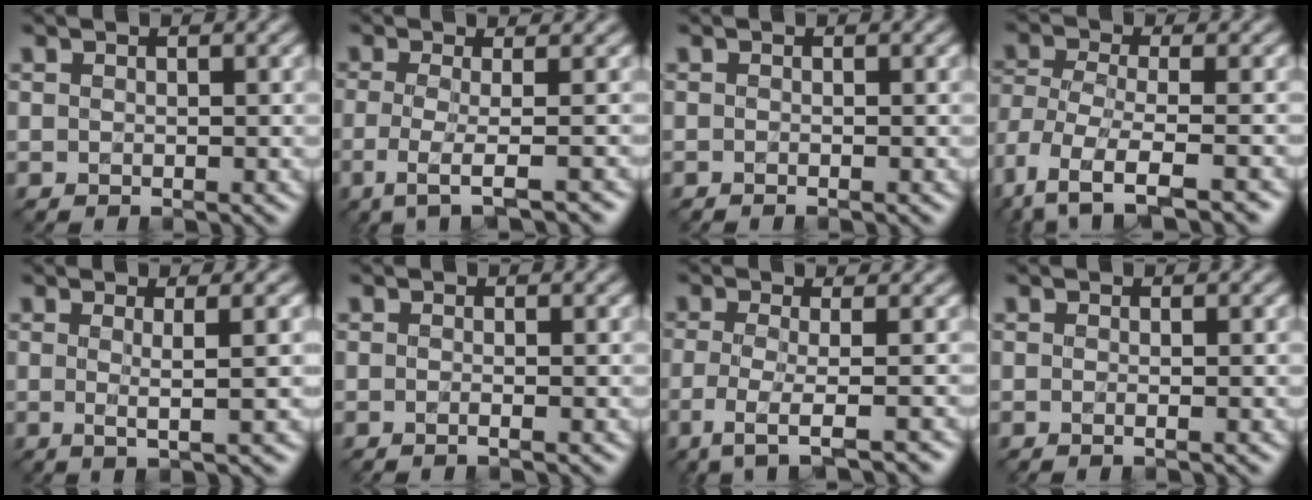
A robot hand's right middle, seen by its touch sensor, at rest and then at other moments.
{"total": 4.3, "force": [-1.2, 1.1, 4.0], "torque": [-0.062, -0.011, -0.034]}
{"total": 0.6, "force": [-0.3, 0.2, 0.5], "torque": [-0.004, -0.007, -0.010]}
{"total": 7.6, "force": [-5.0, 2.5, 5.2], "torque": [-0.110, -0.016, -0.093]}
{"total": 3.3, "force": [0.3, 0.7, 3.3], "torque": [-0.051, -0.001, -0.001]}
{"total": 1.2, "force": [-0.2, 0.5, 1.0], "torque": [-0.010, -0.012, -0.016]}
{"total": 4.4, "force": [-1.7, 1.0, 3.9], "torque": [-0.064, -0.008, -0.043]}
{"total": 1.1, "force": [-0.1, 0.5, 1.0], "torque": [-0.011, -0.010, -0.015]}